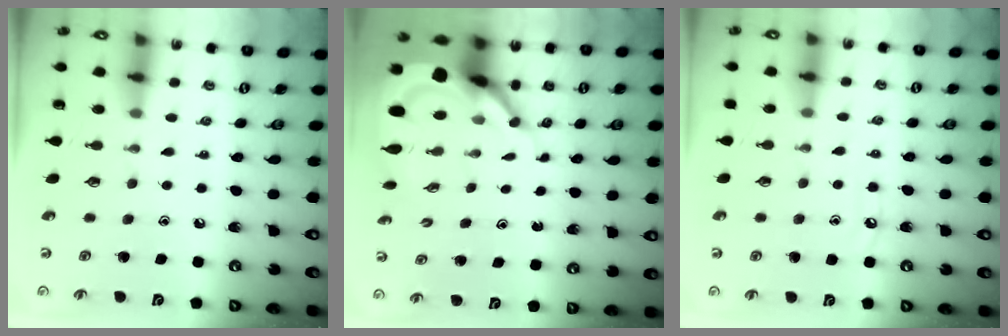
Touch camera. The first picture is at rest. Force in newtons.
{"total": 9.1, "press": 9.0, "slide": 0.9}
{"total": 5.0, "press": 4.9, "slide": 0.6}